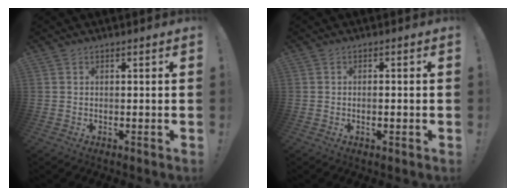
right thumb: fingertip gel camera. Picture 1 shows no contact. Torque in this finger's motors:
{"motor_torque": [-0.15, -0.10, 0.13, 0.13, -0.01]}